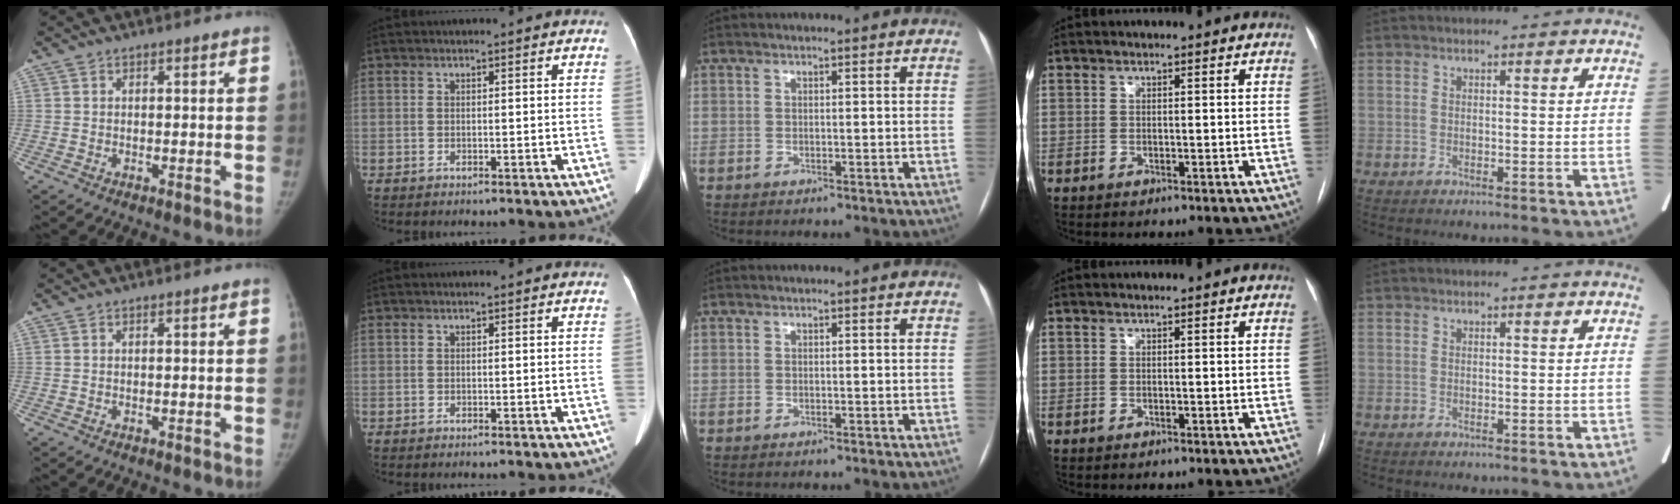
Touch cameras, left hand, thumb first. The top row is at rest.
{}